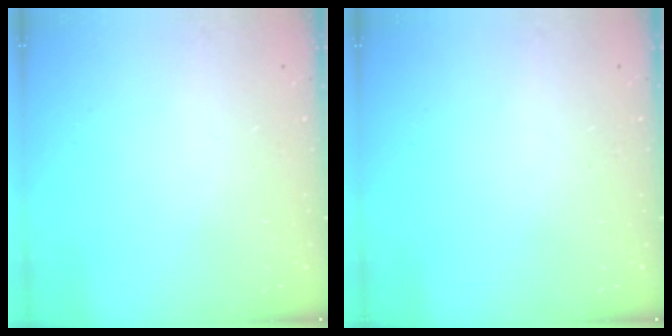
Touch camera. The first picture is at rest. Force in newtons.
{"total": 0.0}